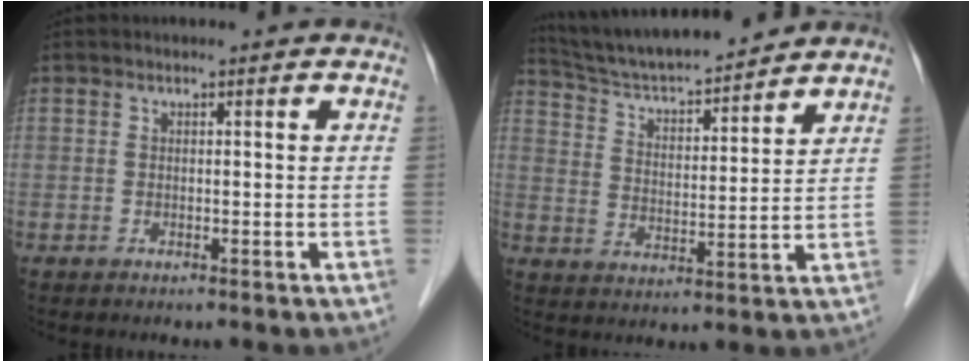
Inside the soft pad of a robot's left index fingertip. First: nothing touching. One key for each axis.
{"total": 14.0, "fx": 13.1, "fy": 1.0, "fz": 5.0, "tx": -0.091, "ty": 0.008, "tz": 0.221}